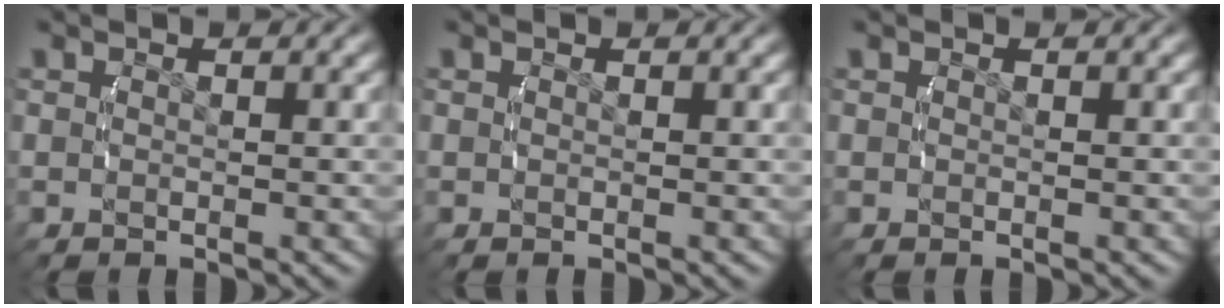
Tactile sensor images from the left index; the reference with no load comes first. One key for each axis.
{"total": 0.0}
{"total": 0.0}